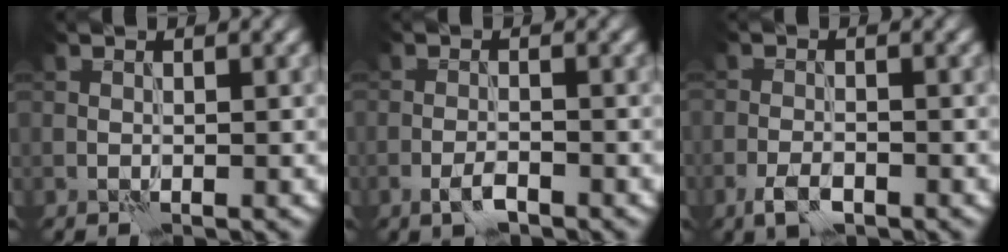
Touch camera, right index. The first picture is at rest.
{"total": 1.7, "force": [-1.2, 0.6, 1.2], "torque": [-0.026, 0.001, -0.026]}
{"total": 2.4, "force": [-1.5, 1.1, 1.5], "torque": [-0.033, -0.001, -0.034]}